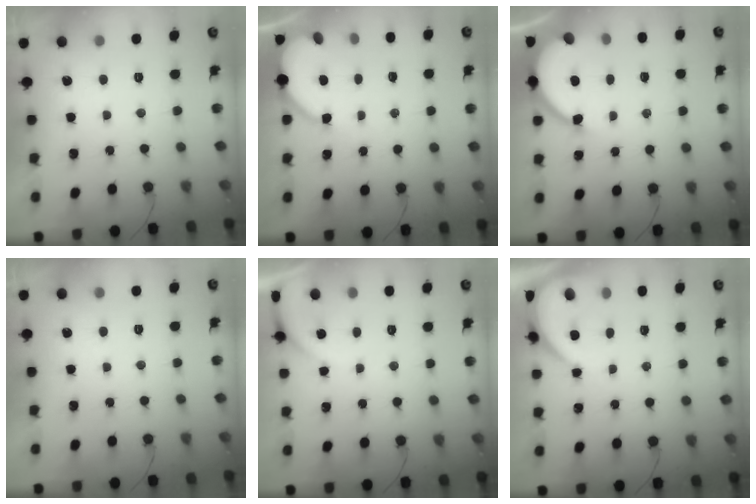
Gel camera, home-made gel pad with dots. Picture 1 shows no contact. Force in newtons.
{"total": 5.0, "press": 5.0, "slide": 0.5}
{"total": 9.0, "press": 8.9, "slide": 0.7}
{"total": 0.0}
{"total": 1.6, "press": 1.6, "slide": 0.1}
{"total": 4.0, "press": 3.9, "slide": 0.7}